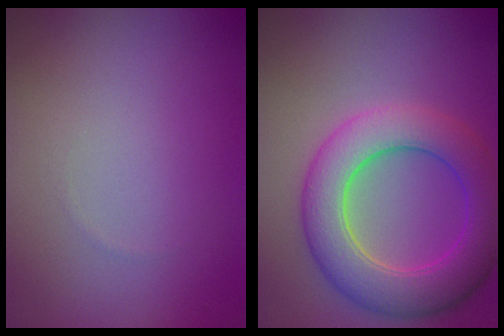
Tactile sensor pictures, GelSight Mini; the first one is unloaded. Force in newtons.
{"total": 6.9, "press": 6.9, "slide": 0.5}